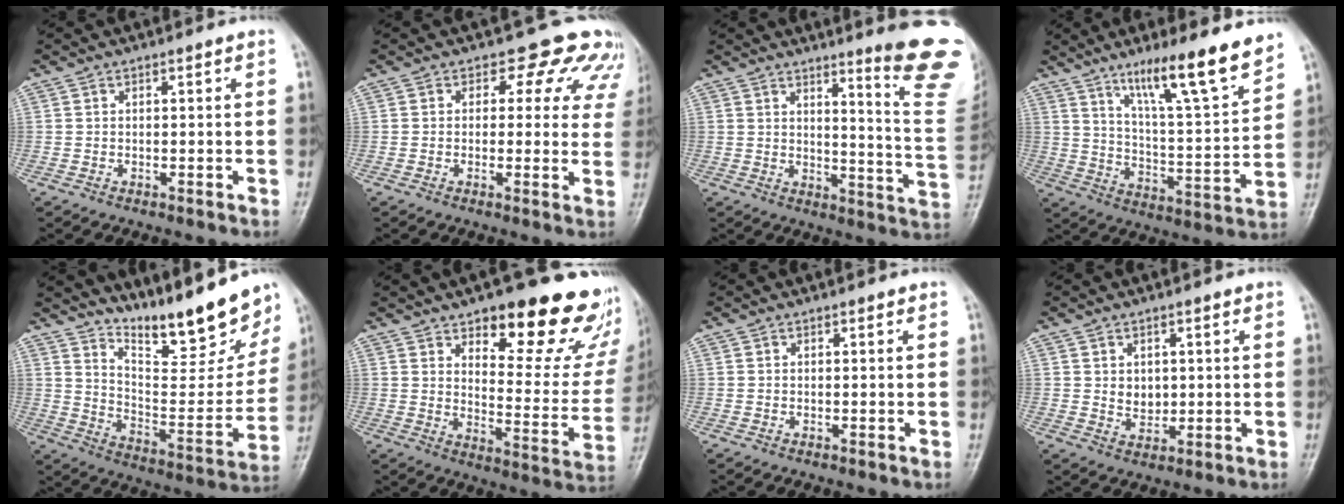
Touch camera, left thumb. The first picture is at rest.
{"total": 9.1, "force": [6.4, 5.7, 3.0], "torque": [0.020, -0.020, 0.046]}
{"total": 17.1, "force": [11.5, 1.4, 12.6], "torque": [-0.127, -0.101, 0.139]}
{"total": 16.4, "force": [11.5, 2.1, 11.5], "torque": [-0.167, -0.070, 0.193]}
{"total": 20.1, "force": [16.4, 4.7, 10.6], "torque": [-0.120, -0.111, 0.251]}
{"total": 24.3, "force": [15.4, 9.1, 16.5], "torque": [-0.161, -0.084, 0.200]}
{"total": 0.0}
{"total": 3.6, "force": [0.7, 2.9, 2.0], "torque": [-0.017, -0.009, 0.019]}